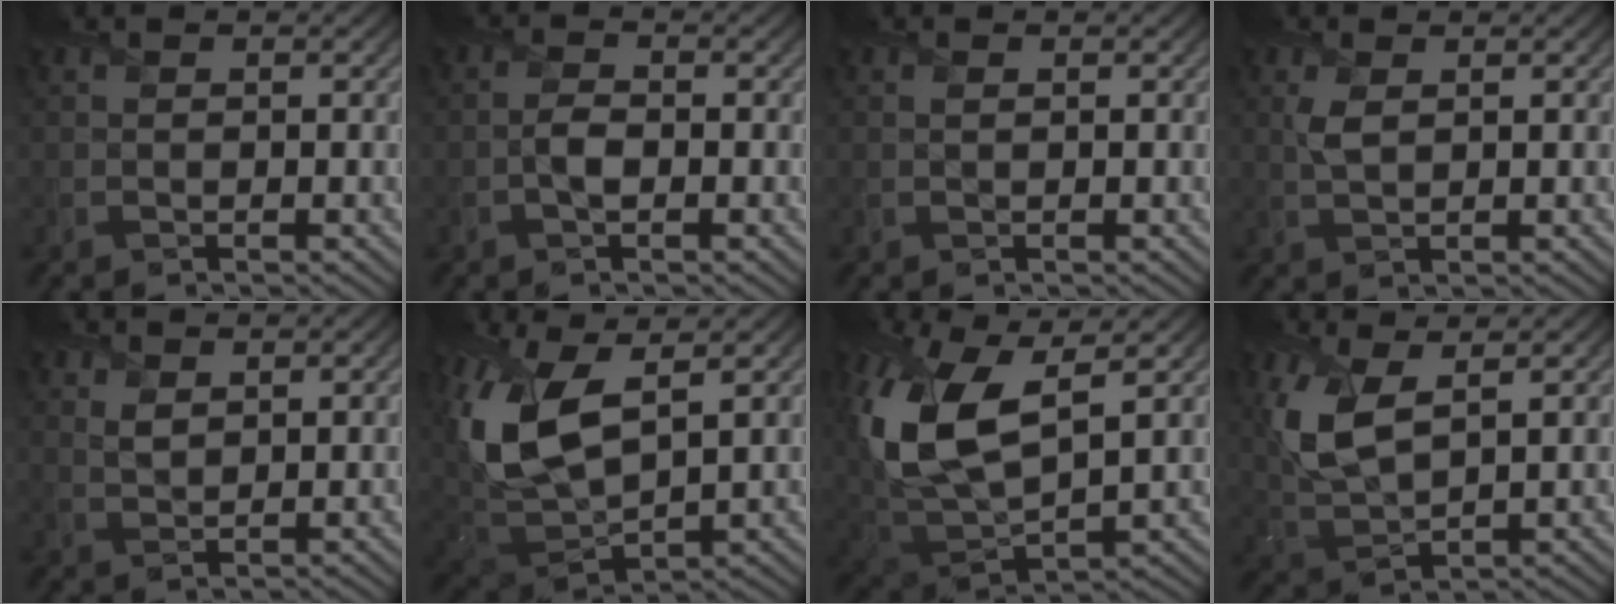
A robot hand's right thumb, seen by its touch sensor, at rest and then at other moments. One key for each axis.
{"total": 1.8, "fx": -0.9, "fy": 0.9, "fz": 1.3, "tx": -0.023, "ty": 0.000, "tz": -0.021}
{"total": 0.0}
{"total": 2.0, "fx": 0.8, "fy": 1.0, "fz": 1.6, "tx": -0.042, "ty": -0.001, "tz": 0.018}
{"total": 1.5, "fx": 1.1, "fy": 0.9, "fz": 0.7, "tx": -0.019, "ty": -0.005, "tz": 0.028}
{"total": 13.9, "fx": 4.5, "fy": 6.9, "fz": 11.2, "tx": -0.281, "ty": -0.001, "tz": 0.096}
{"total": 15.2, "fx": 4.4, "fy": 7.7, "fz": 12.4, "tx": -0.303, "ty": 0.000, "tz": 0.093}
{"total": 8.2, "fx": 3.0, "fy": 3.8, "fz": 6.6, "tx": -0.169, "ty": 0.000, "tz": 0.060}